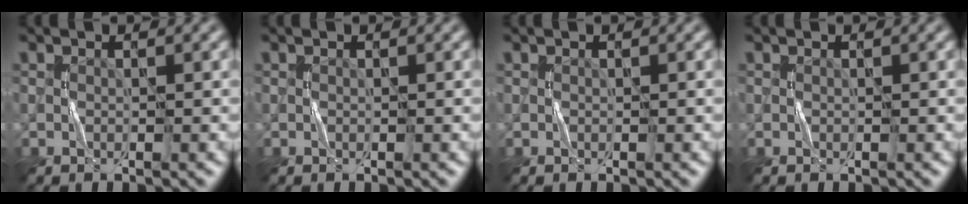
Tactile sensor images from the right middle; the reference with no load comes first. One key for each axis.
{"total": 0.0}
{"total": 0.0}
{"total": 0.0}